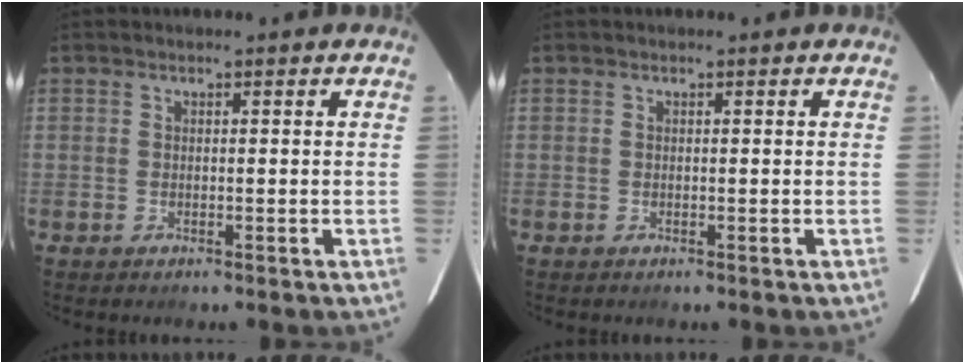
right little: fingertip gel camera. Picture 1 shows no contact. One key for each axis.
{"total": 0.0}